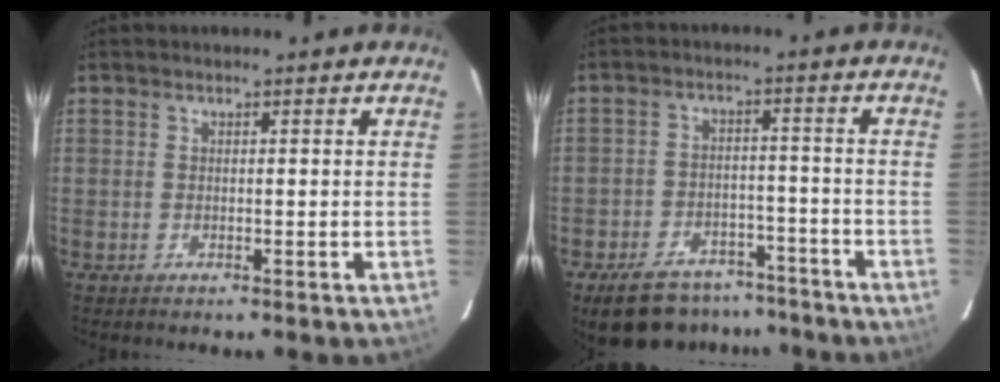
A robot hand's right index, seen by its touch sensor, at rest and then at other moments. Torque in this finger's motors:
{"motor_torque": [1.10, -1.03, 0.41, 0.07]}